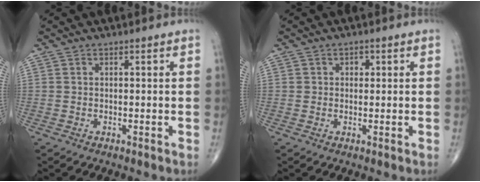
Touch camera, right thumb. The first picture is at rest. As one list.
[{"total": 1.6, "force": [0.4, 1.4, 0.6], "torque": [0.002, 0.001, 0.003]}]